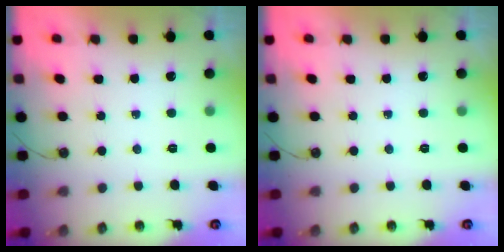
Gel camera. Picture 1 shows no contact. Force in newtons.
{"total": 0.0}